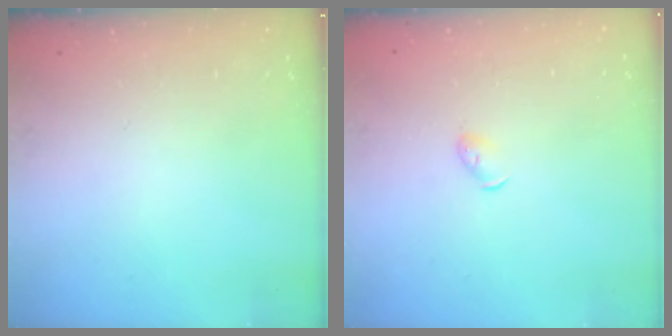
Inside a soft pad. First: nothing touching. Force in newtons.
{"total": 3.8, "press": 3.7, "slide": 0.9}